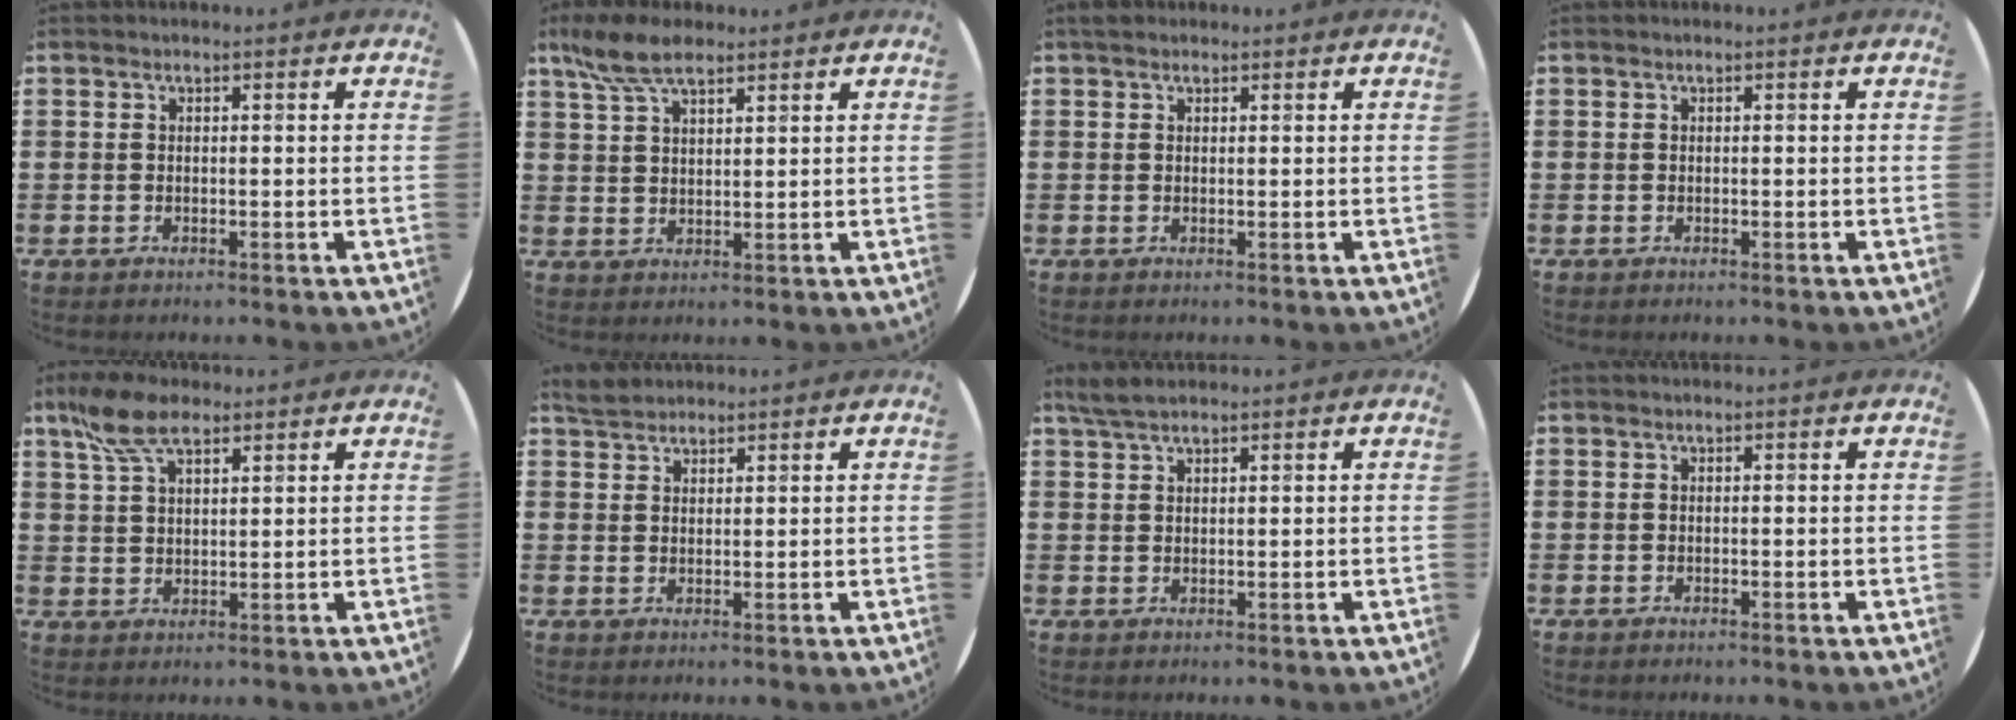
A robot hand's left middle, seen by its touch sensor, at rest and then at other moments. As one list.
[{"total": 6.5, "force": [4.9, 2.3, 3.6], "torque": [-0.082, -0.003, 0.091]}, {"total": 0.9, "force": [0.8, 0.4, 0.3], "torque": [0.001, 0.001, 0.013]}, {"total": 0.0}, {"total": 6.9, "force": [4.7, 3.0, 4.1], "torque": [-0.094, 0.002, 0.087]}, {"total": 2.5, "force": [2.3, 0.9, 0.4], "torque": [-0.004, 0.002, 0.044]}, {"total": 2.8, "force": [2.2, 0.7, 1.5], "torque": [-0.034, 0.005, 0.042]}, {"total": 0.0}]